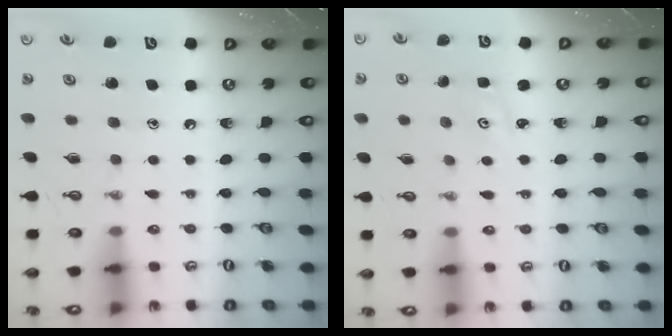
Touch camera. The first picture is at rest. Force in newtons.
{"total": 1.3, "press": 1.2, "slide": 0.2}